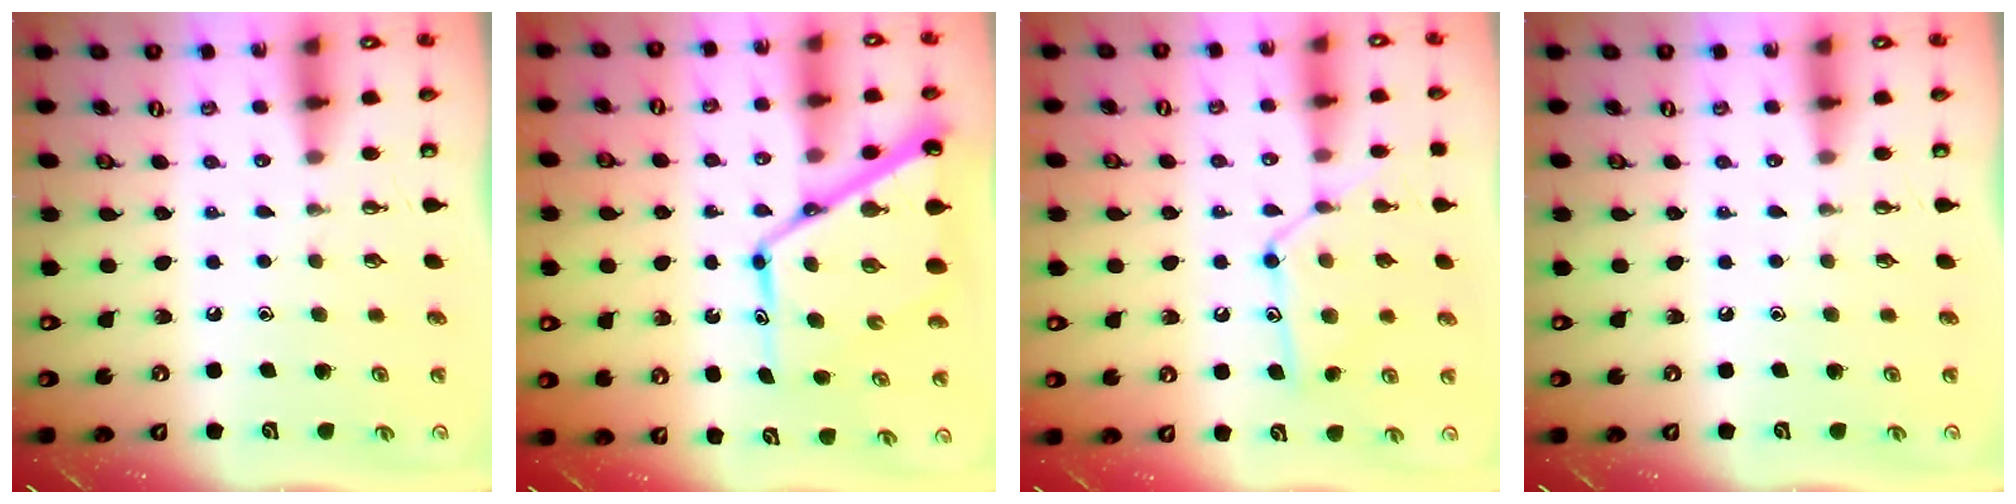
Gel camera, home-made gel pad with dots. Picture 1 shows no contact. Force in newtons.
{"total": 16.5, "press": 16.4, "slide": 1.5}
{"total": 12.2, "press": 12.2, "slide": 0.8}
{"total": 0.0}